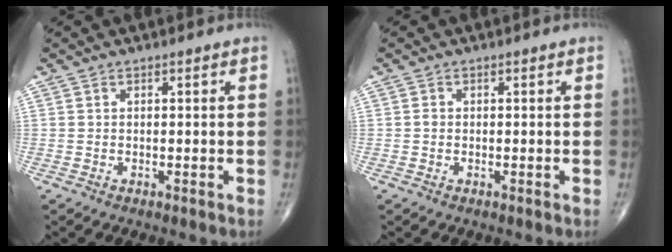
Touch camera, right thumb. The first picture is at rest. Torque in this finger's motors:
{"motor_torque": [0.07, 0.79, 0.26, -0.06, 0.01]}